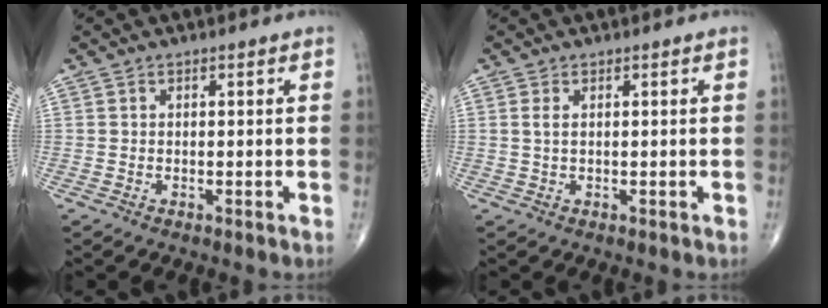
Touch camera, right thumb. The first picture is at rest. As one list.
[{"total": 1.5, "force": [0.4, 0.7, 1.3], "torque": [-0.035, 0.005, 0.011]}]